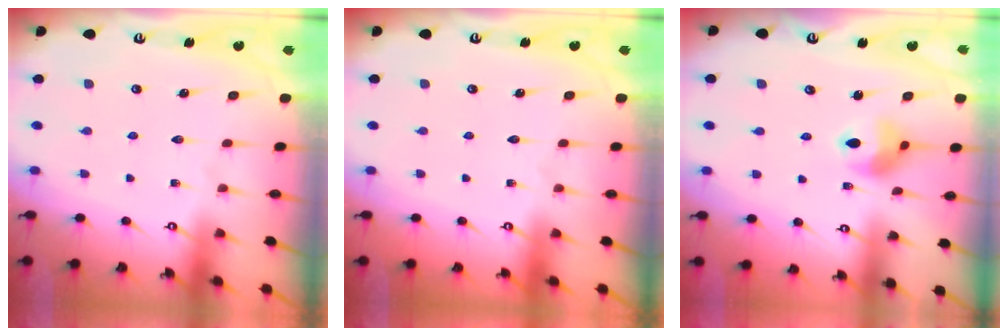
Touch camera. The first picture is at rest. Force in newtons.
{"total": 0.0}
{"total": 8.6, "press": 8.5, "slide": 0.8}